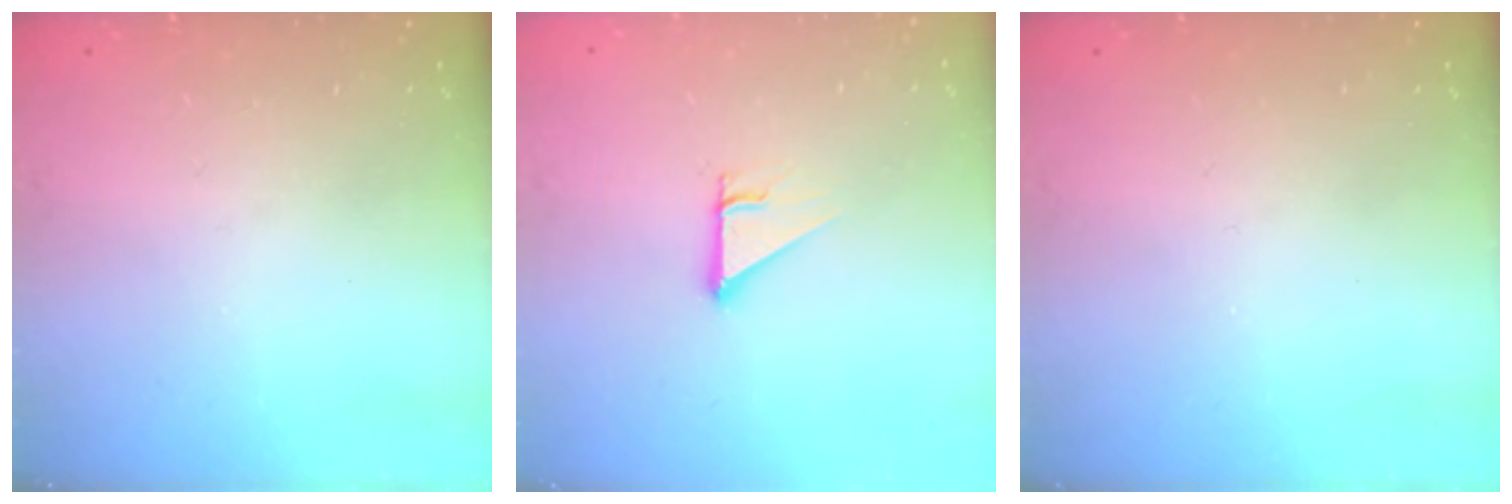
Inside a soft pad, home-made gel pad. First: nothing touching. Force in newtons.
{"total": 2.5, "press": 2.5, "slide": 0.2}
{"total": 0.0}